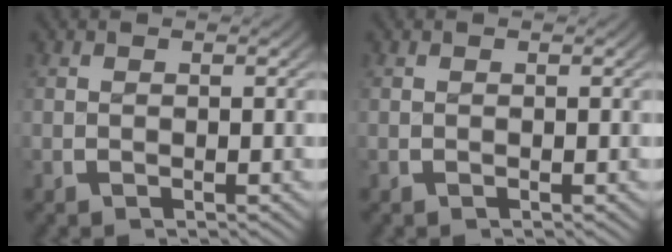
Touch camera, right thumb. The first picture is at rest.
{"total": 0.0}